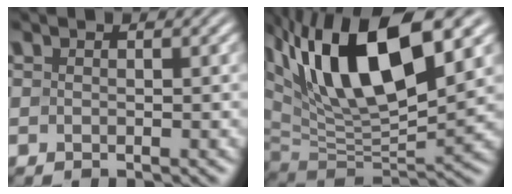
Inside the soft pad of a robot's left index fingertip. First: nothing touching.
{"total": 14.4, "force": [5.9, 5.8, 11.8], "torque": [-0.199, 0.018, 0.101]}